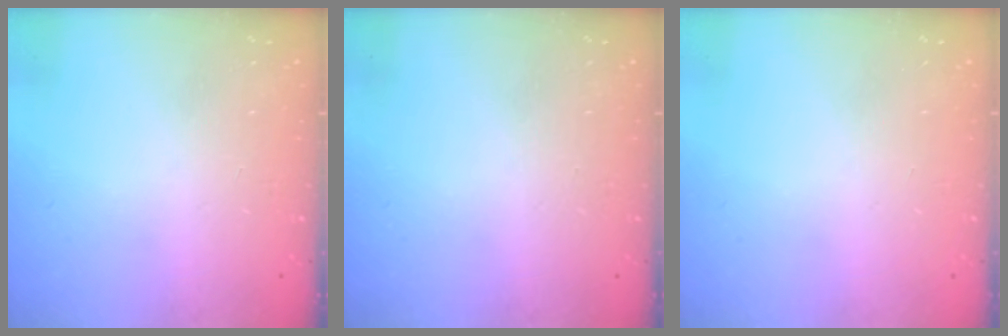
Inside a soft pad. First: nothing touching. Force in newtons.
{"total": 0.0}
{"total": 0.0}